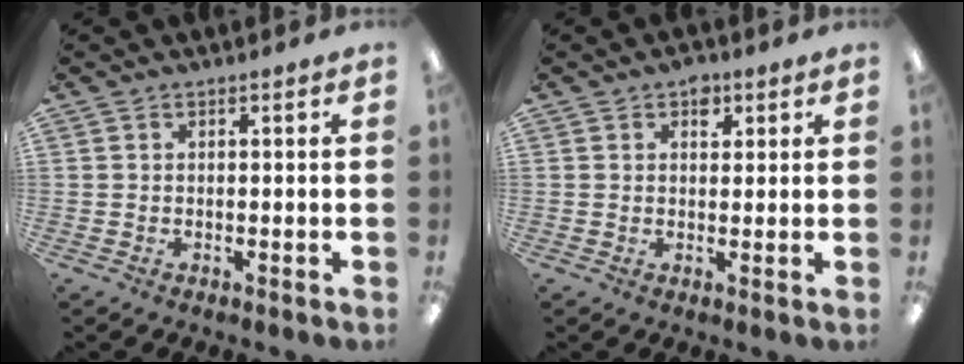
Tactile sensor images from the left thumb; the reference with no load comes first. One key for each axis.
{"total": 3.4, "fx": 1.9, "fy": 2.3, "fz": 1.7, "tx": -0.004, "ty": -0.008, "tz": 0.027}